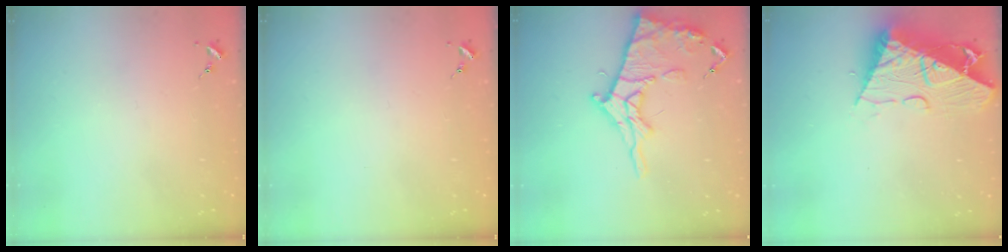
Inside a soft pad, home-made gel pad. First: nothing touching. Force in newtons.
{"total": 0.0}
{"total": 16.4, "press": 16.3, "slide": 1.7}
{"total": 17.8, "press": 17.7, "slide": 1.8}